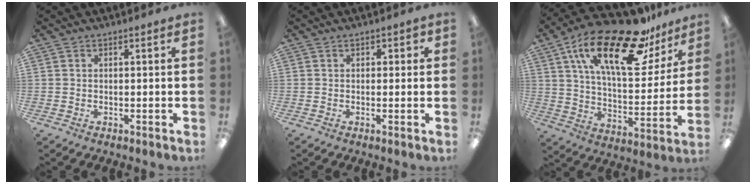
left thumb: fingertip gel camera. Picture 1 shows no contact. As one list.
[{"total": 1.6, "force": [0.4, 1.4, 0.5], "torque": [-0.001, 0.001, 0.005]}, {"total": 26.5, "force": [16.0, 10.5, 18.3], "torque": [-0.292, -0.084, 0.267]}]